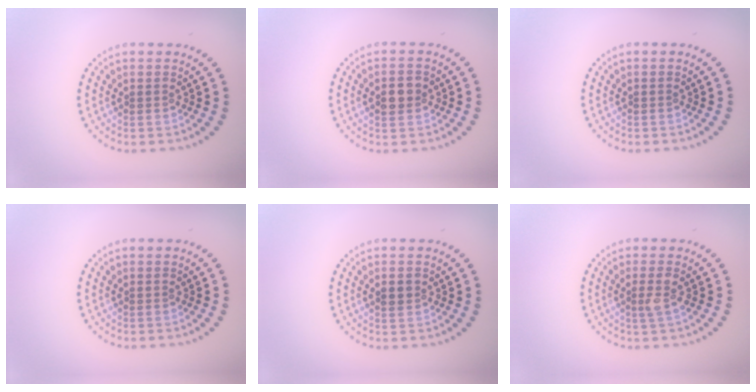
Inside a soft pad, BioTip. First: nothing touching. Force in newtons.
{"total": 2.7, "press": 2.7, "slide": 0.2}
{"total": 0.0}
{"total": 0.0}
{"total": 1.3, "press": 1.2, "slide": 0.4}
{"total": 1.6, "press": 1.3, "slide": 0.9}